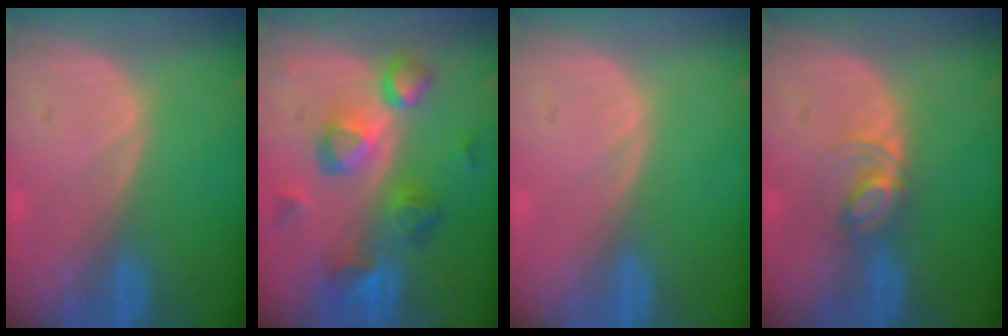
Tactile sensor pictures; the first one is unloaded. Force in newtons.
{"total": 9.4, "press": 8.4, "slide": 4.3}
{"total": 0.0}
{"total": 3.9, "press": 3.9, "slide": 0.4}